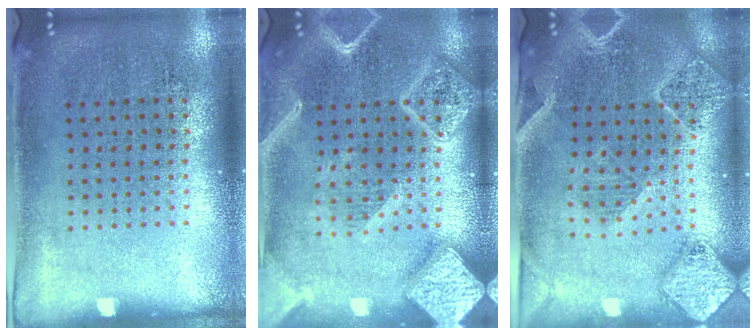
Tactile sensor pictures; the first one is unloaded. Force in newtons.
{"total": 3.9, "press": 3.9, "slide": 0.4}
{"total": 2.3, "press": 2.1, "slide": 0.9}